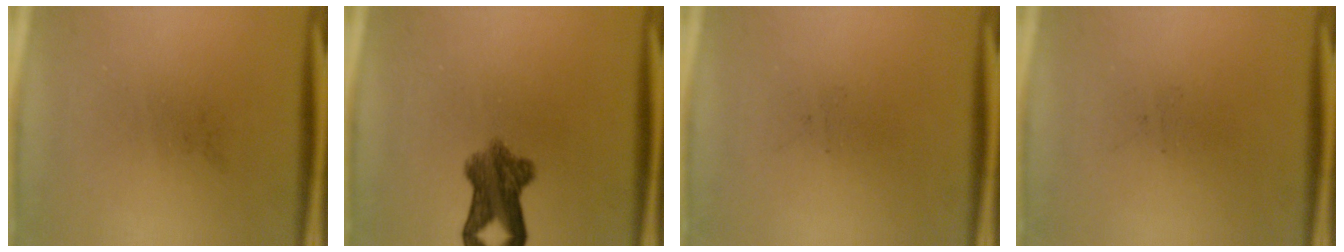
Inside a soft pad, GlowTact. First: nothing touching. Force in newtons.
{"total": 7.0}
{"total": 0.0}
{"total": 0.0}